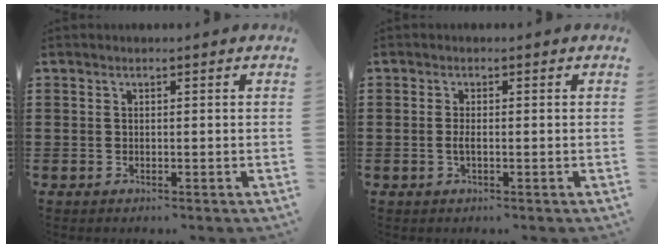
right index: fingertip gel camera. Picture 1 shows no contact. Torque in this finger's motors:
{"motor_torque": [0.00, 0.00, 0.01, 0.01]}